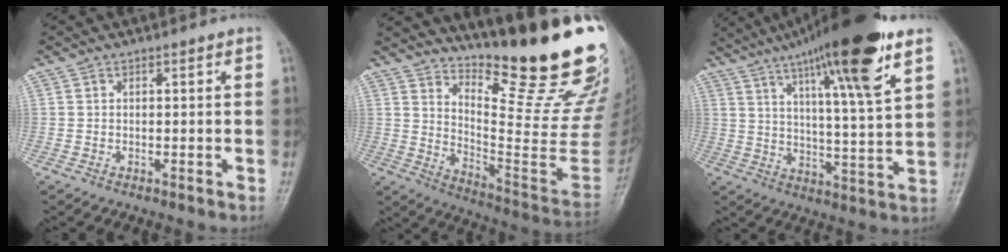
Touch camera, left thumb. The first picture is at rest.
{"total": 26.8, "force": [19.8, 4.4, 17.5], "torque": [-0.232, -0.164, 0.289]}
{"total": 20.4, "force": [12.2, 2.2, 16.1], "torque": [-0.246, -0.038, 0.193]}